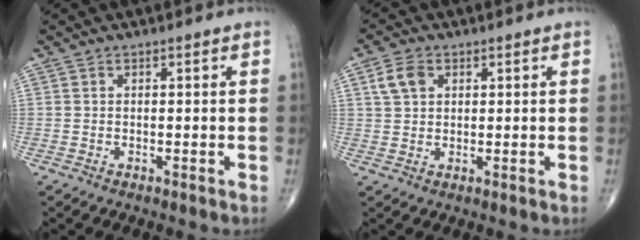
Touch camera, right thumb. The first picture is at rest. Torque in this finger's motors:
{"motor_torque": [-0.11, 0.13, 0.02, -0.03, 0.01]}